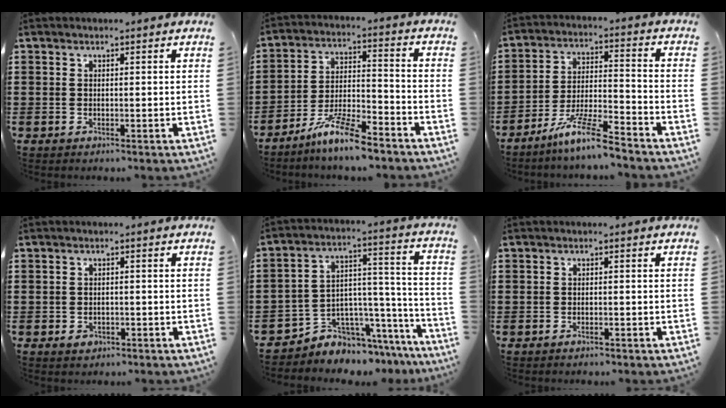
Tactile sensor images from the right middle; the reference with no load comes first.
{"total": 8.7, "force": [-7.2, 1.0, 4.9], "torque": [-0.100, 0.004, -0.135]}
{"total": 9.0, "force": [-7.4, 0.4, 5.1], "torque": [-0.104, -0.001, -0.143]}
{"total": 1.1, "force": [-0.6, 0.8, 0.6], "torque": [-0.015, -0.001, -0.013]}
{"total": 5.4, "force": [-4.5, 2.9, -0.4], "torque": [-0.003, -0.002, -0.086]}
{"total": 0.7, "force": [-0.7, 0.1, 0.2], "torque": [-0.006, -0.002, -0.013]}